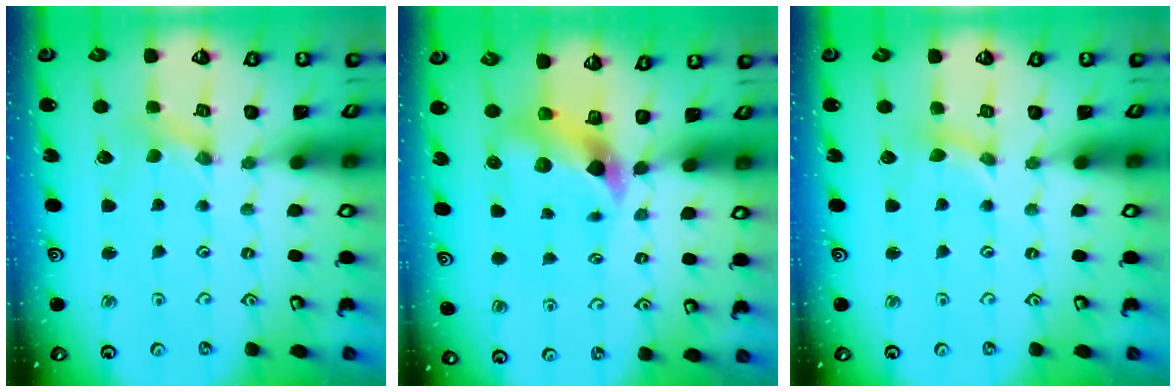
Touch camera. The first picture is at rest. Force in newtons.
{"total": 7.5, "press": 7.4, "slide": 1.0}
{"total": 2.9, "press": 2.8, "slide": 0.4}